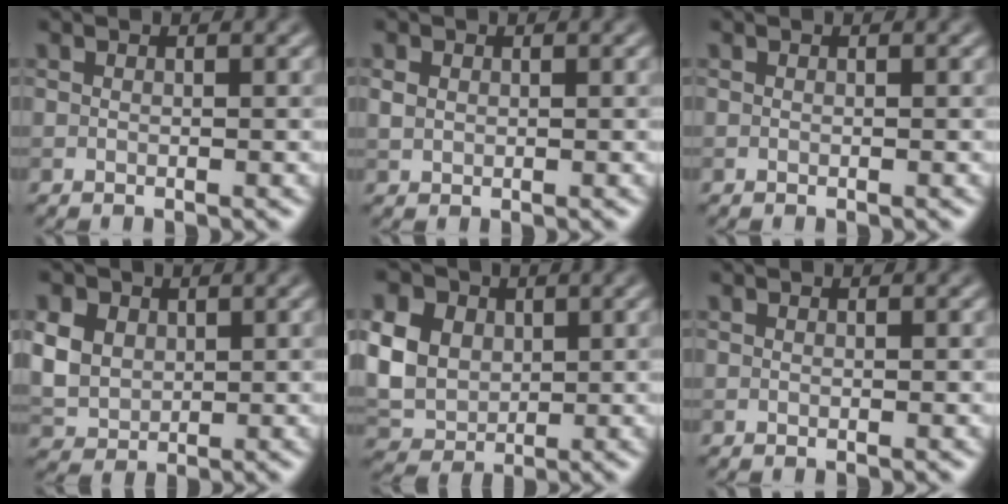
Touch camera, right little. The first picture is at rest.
{"total": 1.2, "force": [0.4, 0.9, 0.6], "torque": [-0.014, 0.001, 0.009]}
{"total": 0.0}
{"total": 7.1, "force": [2.4, 5.6, 3.8], "torque": [-0.105, 0.023, 0.039]}
{"total": 10.2, "force": [3.1, 7.9, 5.7], "torque": [-0.128, 0.029, 0.045]}
{"total": 0.0}